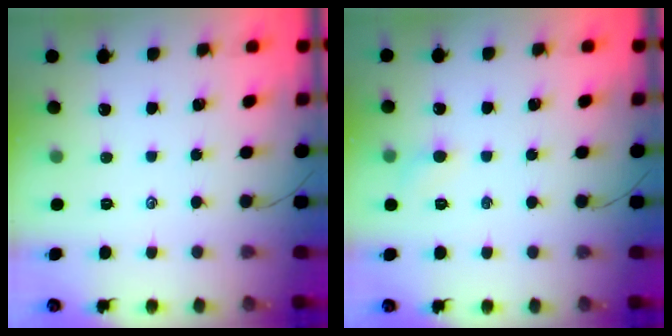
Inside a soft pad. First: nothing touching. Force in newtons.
{"total": 4.8, "press": 4.5, "slide": 1.5}